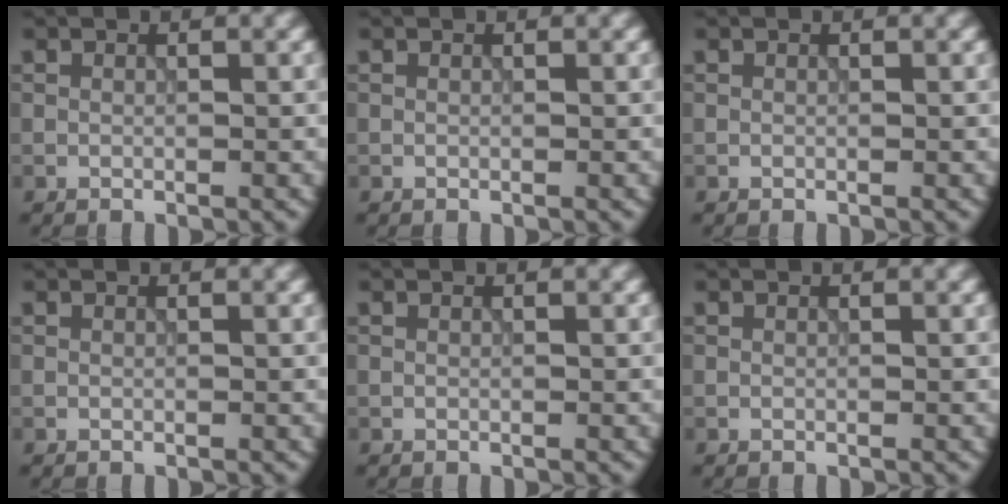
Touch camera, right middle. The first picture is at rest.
{"total": 0.0}
{"total": 0.0}
{"total": 0.0}
{"total": 0.0}
{"total": 0.0}